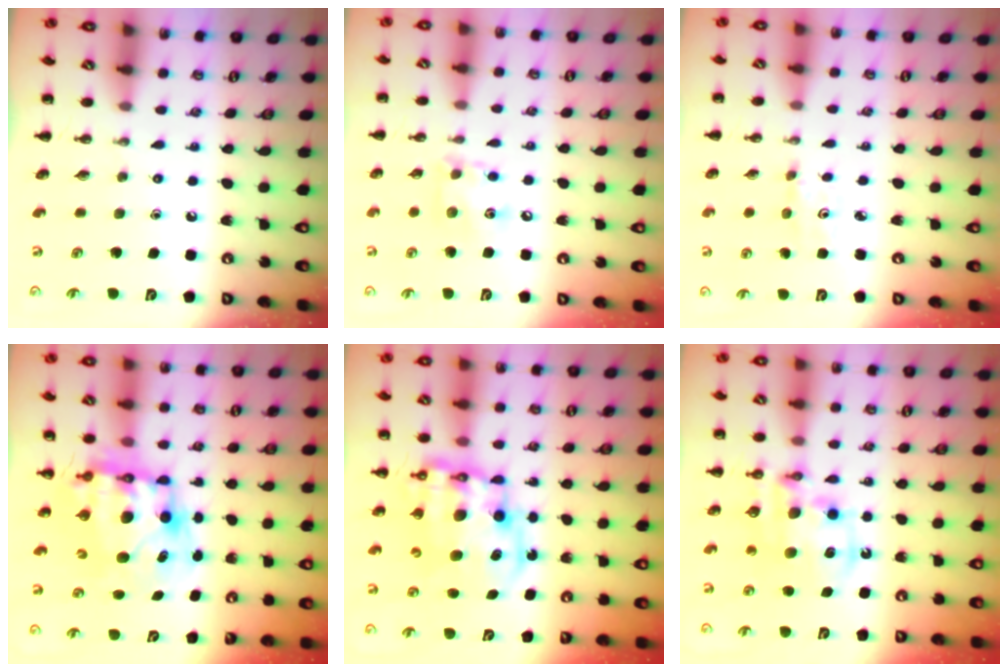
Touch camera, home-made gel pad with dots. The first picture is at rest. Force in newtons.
{"total": 7.5, "press": 7.5, "slide": 0.5}
{"total": 2.9, "press": 2.8, "slide": 0.8}
{"total": 10.2, "press": 9.9, "slide": 2.5}
{"total": 12.7, "press": 12.2, "slide": 3.3}
{"total": 12.1, "press": 11.7, "slide": 3.1}